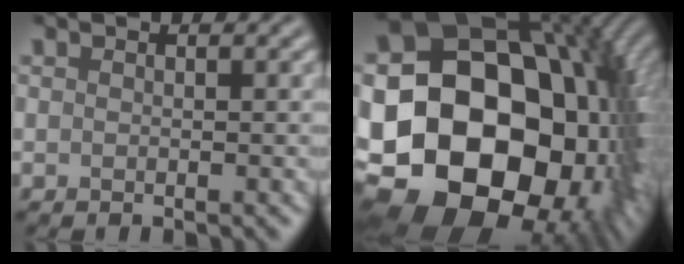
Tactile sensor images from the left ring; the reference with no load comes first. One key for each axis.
{"total": 23.2, "fx": -3.1, "fy": 17.6, "fz": 14.9, "tx": -0.259, "ty": -0.030, "tz": -0.068}